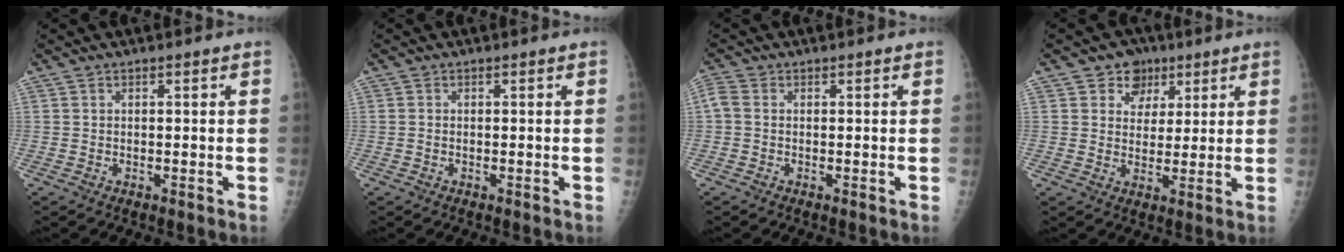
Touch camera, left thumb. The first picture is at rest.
{"total": 0.0}
{"total": 1.8, "force": [0.2, 1.1, 1.3], "torque": [-0.040, 0.003, -0.002]}
{"total": 6.0, "force": [3.2, 4.9, 1.4], "torque": [0.008, -0.010, 0.049]}